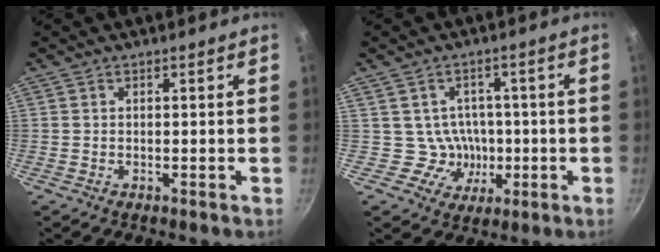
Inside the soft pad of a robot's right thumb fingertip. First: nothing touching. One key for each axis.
{"total": 6.2, "fx": -0.7, "fy": 6.1, "fz": 0.8, "tx": 0.026, "ty": 0.012, "tz": -0.009}